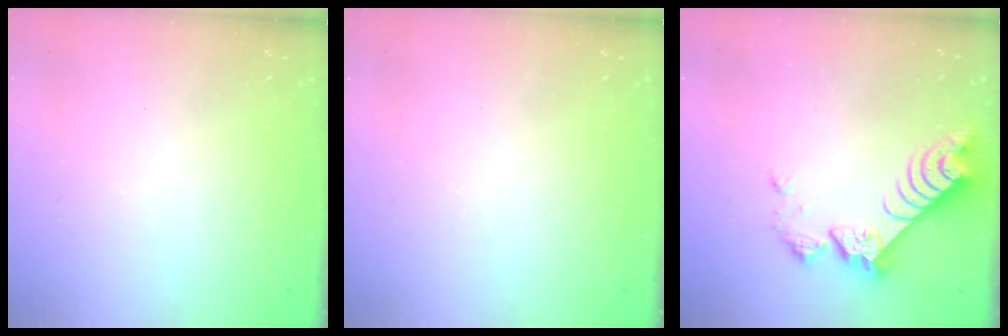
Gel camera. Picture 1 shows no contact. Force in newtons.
{"total": 0.0}
{"total": 8.0, "press": 8.0, "slide": 0.8}